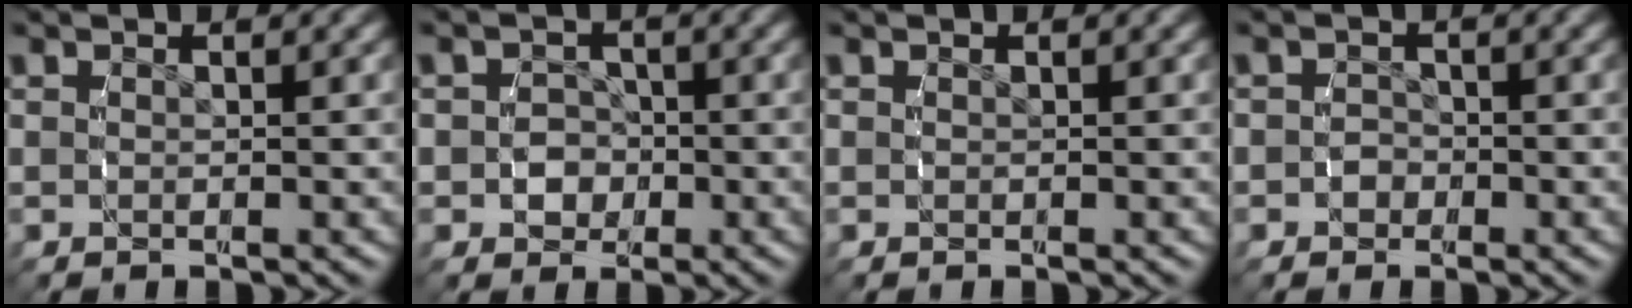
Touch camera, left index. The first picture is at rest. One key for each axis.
{"total": 3.5, "fx": -1.2, "fy": 3.2, "fz": 0.8, "tx": -0.006, "ty": -0.003, "tz": -0.025}
{"total": 0.0}
{"total": 1.4, "fx": -1.0, "fy": 1.0, "fz": -0.1, "tx": 0.007, "ty": -0.003, "tz": -0.023}